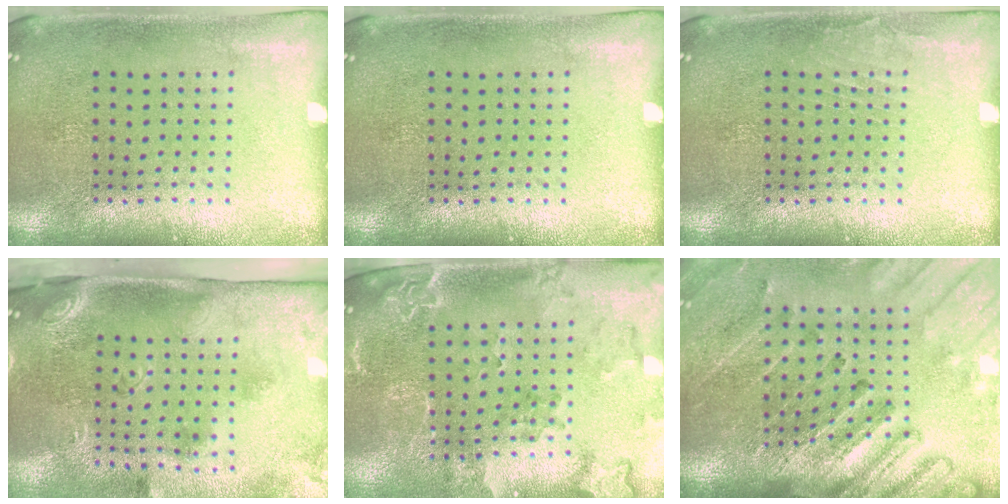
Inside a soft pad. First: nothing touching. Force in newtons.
{"total": 0.0}
{"total": 0.7, "press": 0.7, "slide": 0.1}
{"total": 2.9, "press": 1.8, "slide": 2.2}
{"total": 2.2, "press": 1.9, "slide": 1.1}
{"total": 2.8, "press": 2.7, "slide": 0.6}